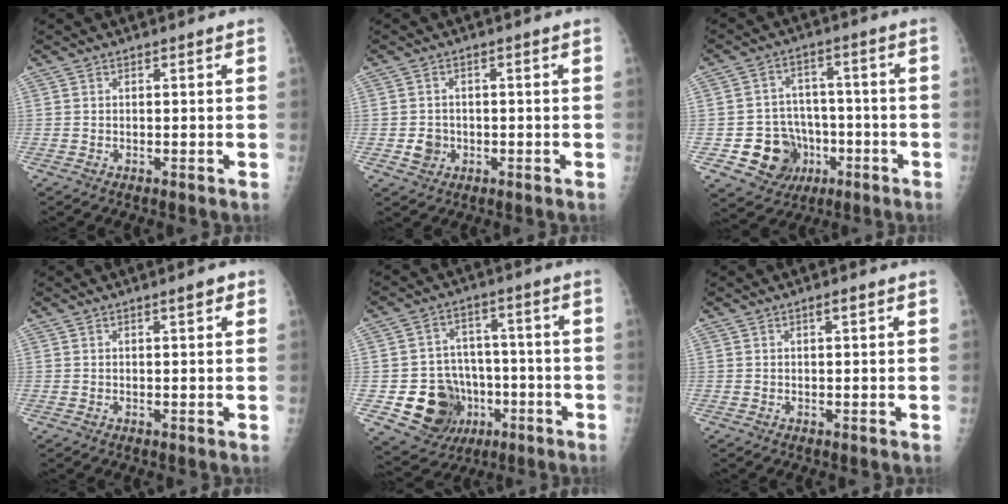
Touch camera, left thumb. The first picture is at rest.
{"total": 3.0, "force": [-0.9, 2.7, 0.8], "torque": [0.002, 0.006, -0.012]}
{"total": 11.5, "force": [-4.0, 10.0, 4.1], "torque": [-0.023, 0.032, -0.052]}
{"total": 1.8, "force": [0.9, 0.5, 1.5], "torque": [-0.016, -0.001, 0.011]}
{"total": 14.5, "force": [-4.7, 12.3, 6.2], "torque": [-0.060, 0.031, -0.061]}
{"total": 1.1, "force": [0.5, 0.2, 0.9], "torque": [-0.017, 0.000, 0.008]}